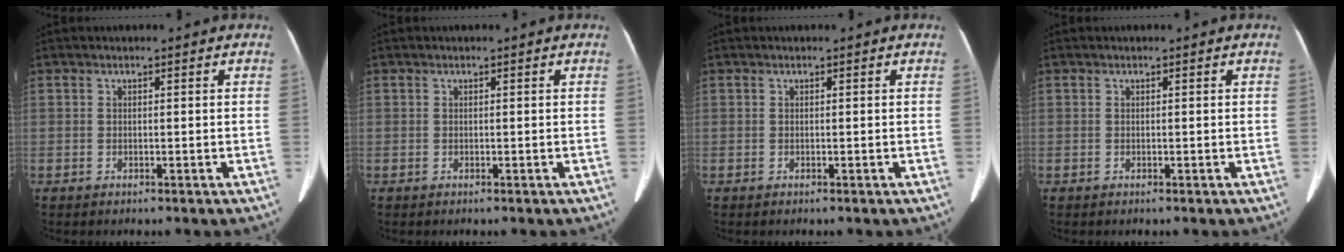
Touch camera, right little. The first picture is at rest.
{"total": 0.0}
{"total": 0.0}
{"total": 0.0}